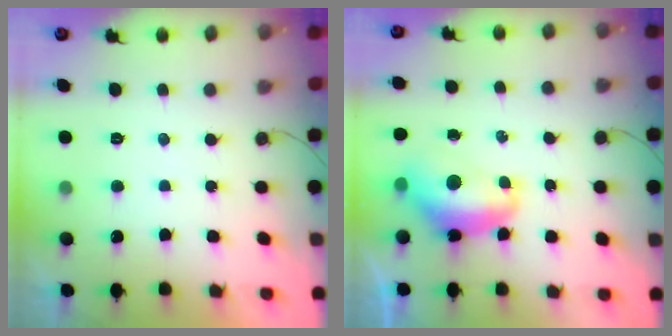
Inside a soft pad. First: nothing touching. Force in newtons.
{"total": 11.4, "press": 11.4, "slide": 1.2}